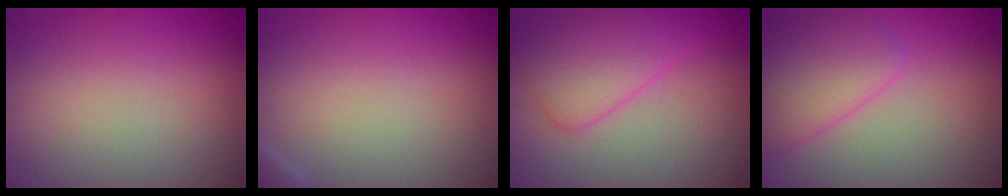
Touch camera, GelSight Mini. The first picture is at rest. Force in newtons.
{"total": 1.1, "press": 1.1, "slide": 0.1}
{"total": 4.7, "press": 4.7, "slide": 0.3}
{"total": 4.2, "press": 4.2, "slide": 0.3}